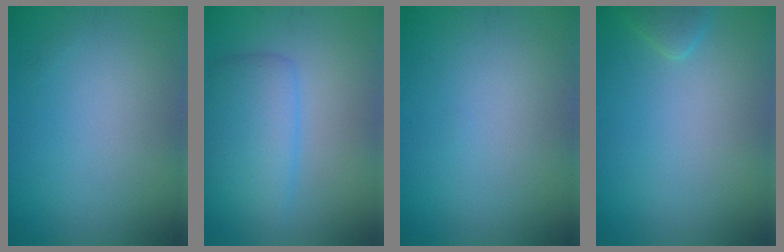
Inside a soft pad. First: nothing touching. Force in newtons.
{"total": 4.8, "press": 4.8, "slide": 0.2}
{"total": 0.0}
{"total": 1.4, "press": 1.4, "slide": 0.2}